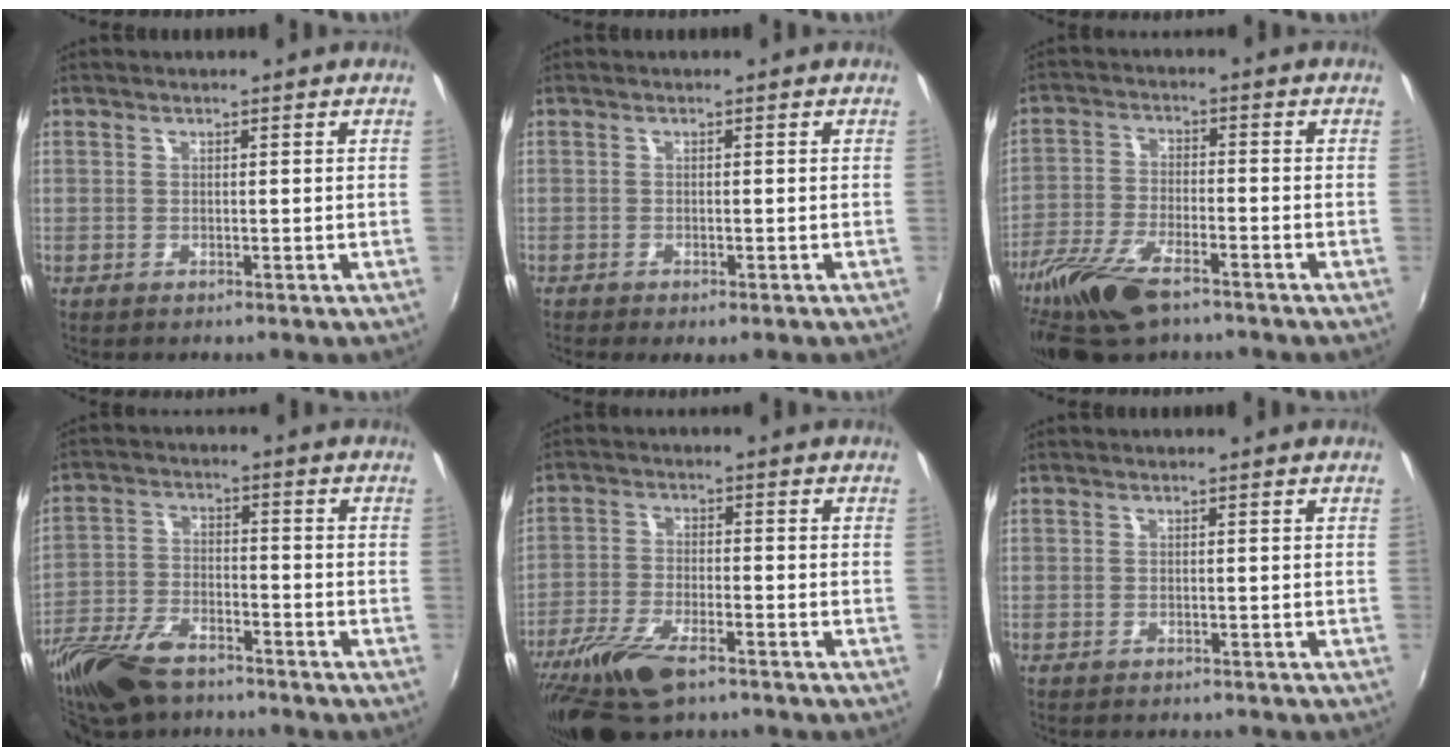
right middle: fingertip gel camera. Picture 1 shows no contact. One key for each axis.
{"total": 1.5, "fx": -1.0, "fy": 0.2, "fz": 1.1, "tx": -0.020, "ty": -0.010, "tz": -0.012}
{"total": 13.9, "fx": -9.9, "fy": 4.7, "fz": 8.6, "tx": -0.199, "ty": -0.034, "tz": -0.192}
{"total": 14.1, "fx": -10.8, "fy": 5.6, "fz": 7.0, "tx": -0.167, "ty": -0.020, "tz": -0.210}
{"total": 12.9, "fx": -8.8, "fy": 4.4, "fz": 8.4, "tx": -0.190, "ty": -0.035, "tz": -0.168}
{"total": 1.4, "fx": -1.3, "fy": 0.3, "fz": 0.4, "tx": -0.011, "ty": -0.009, "tz": -0.016}